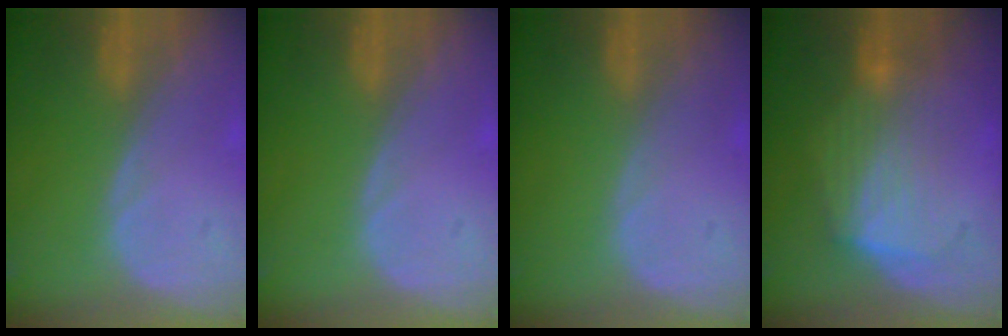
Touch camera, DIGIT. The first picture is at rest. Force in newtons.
{"total": 0.0}
{"total": 0.0}
{"total": 6.7, "press": 6.7, "slide": 0.7}